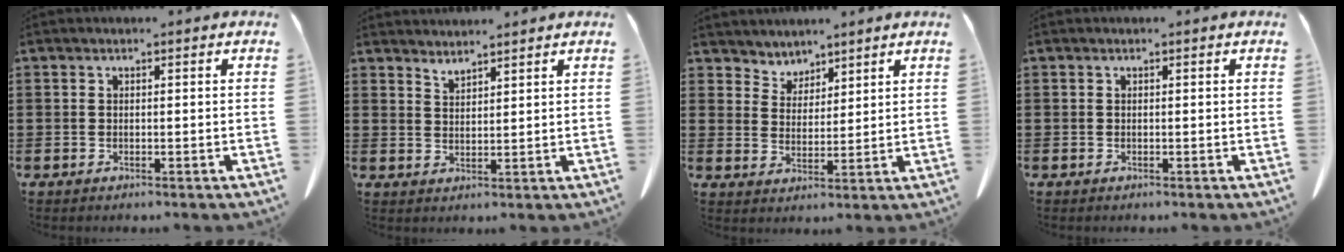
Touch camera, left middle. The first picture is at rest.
{"total": 2.4, "force": [2.4, 0.1, 0.0], "torque": [-0.005, -0.006, 0.046]}
{"total": 3.7, "force": [3.3, 1.6, -0.6], "torque": [-0.007, -0.010, 0.062]}
{"total": 0.0}